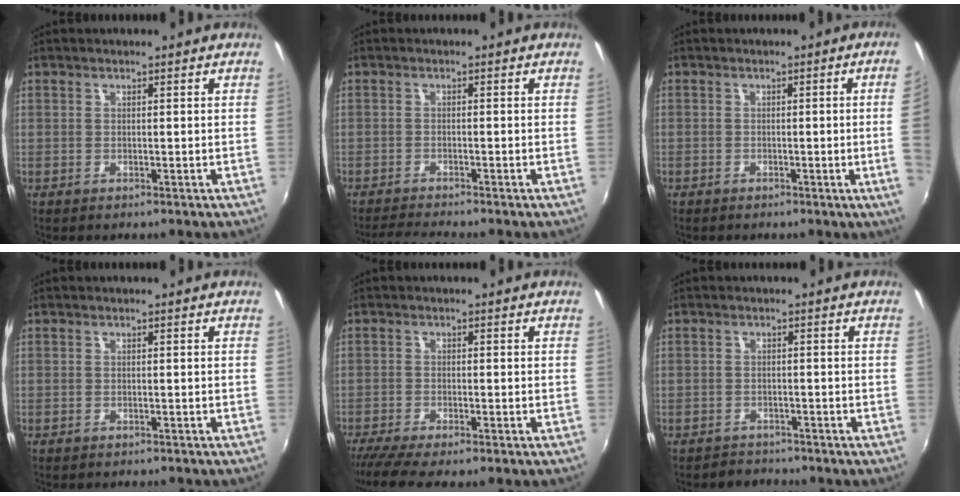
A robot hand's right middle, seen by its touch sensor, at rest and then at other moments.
{"total": 4.0, "force": [-3.7, -0.7, 1.2], "torque": [-0.039, -0.010, -0.067]}
{"total": 4.1, "force": [-0.1, -1.7, 3.8], "torque": [-0.061, -0.009, 0.004]}
{"total": 1.0, "force": [-0.9, 0.3, 0.2], "torque": [-0.007, -0.005, -0.014]}
{"total": 5.3, "force": [-4.4, 0.1, 2.9], "torque": [-0.073, -0.025, -0.079]}
{"total": 2.8, "force": [-2.4, 1.3, -0.3], "torque": [-0.007, 0.007, -0.041]}